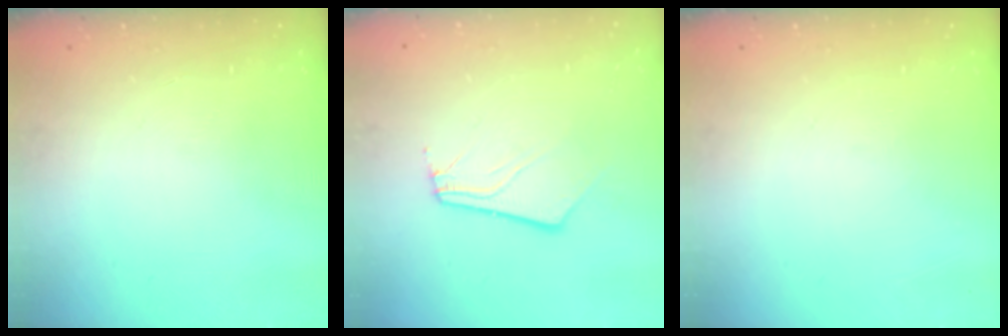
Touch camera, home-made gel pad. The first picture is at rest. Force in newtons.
{"total": 3.8, "press": 3.8, "slide": 0.3}
{"total": 0.0}